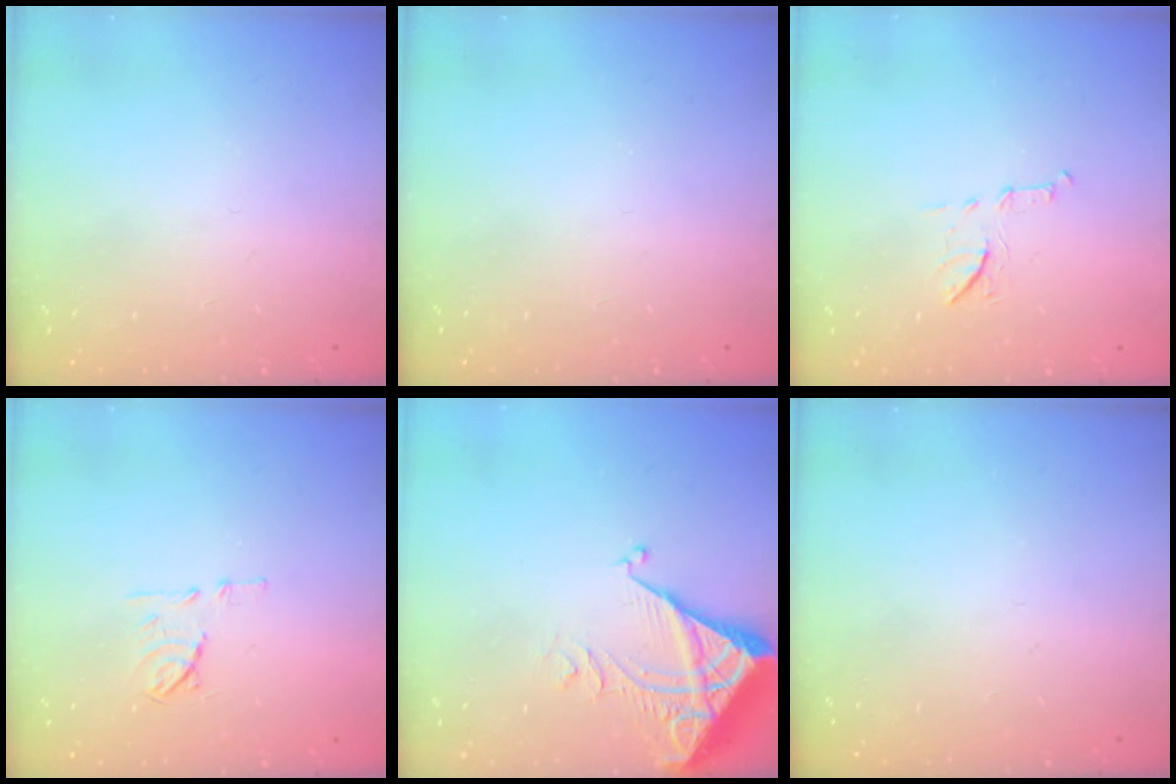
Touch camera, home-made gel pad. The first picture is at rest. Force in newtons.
{"total": 0.0}
{"total": 7.2, "press": 7.0, "slide": 1.5}
{"total": 7.6, "press": 7.6, "slide": 0.8}
{"total": 5.4, "press": 5.4, "slide": 0.7}
{"total": 0.0}